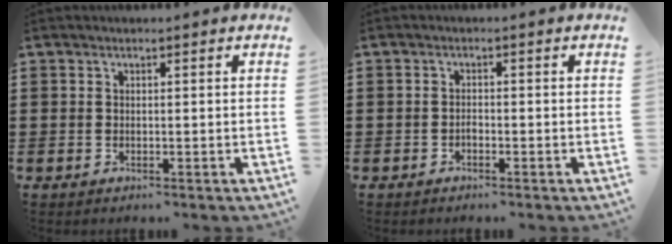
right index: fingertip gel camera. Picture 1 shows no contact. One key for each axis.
{"total": 0.8, "fx": -0.6, "fy": 0.4, "fz": 0.4, "tx": -0.010, "ty": -0.002, "tz": -0.011}